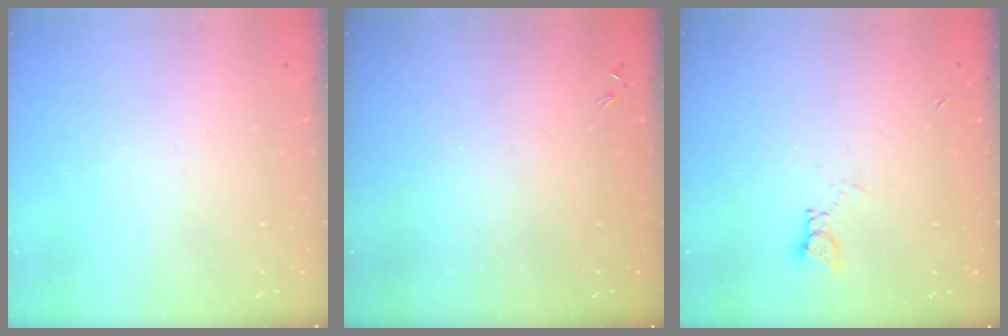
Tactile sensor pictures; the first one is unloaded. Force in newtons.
{"total": 0.0}
{"total": 3.5, "press": 3.4, "slide": 0.4}